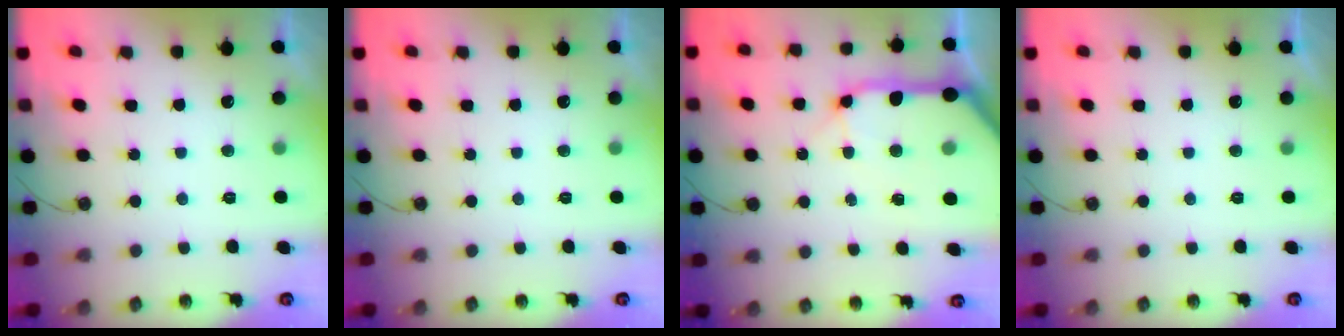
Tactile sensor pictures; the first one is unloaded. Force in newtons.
{"total": 0.0}
{"total": 19.7, "press": 19.5, "slide": 3.2}
{"total": 0.0}